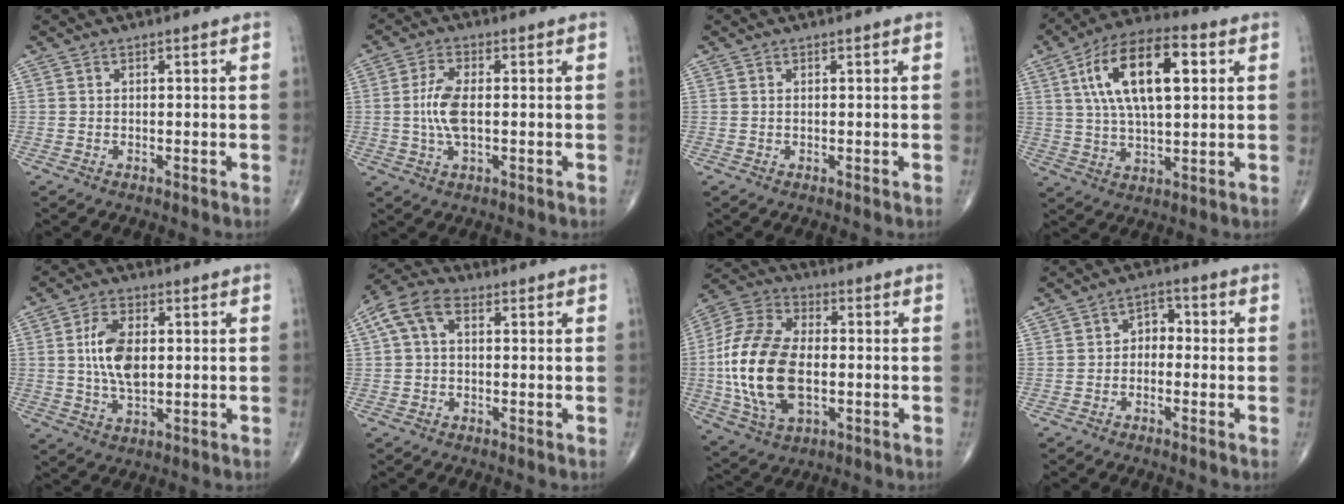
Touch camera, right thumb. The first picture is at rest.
{"total": 6.5, "force": [-0.1, 2.9, 5.9], "torque": [-0.128, 0.004, -0.005]}
{"total": 0.0}
{"total": 17.7, "force": [4.9, 7.7, 15.1], "torque": [-0.257, 0.010, 0.080]}
{"total": 9.0, "force": [1.1, 4.8, 7.5], "torque": [-0.139, -0.002, 0.023]}
{"total": 7.5, "force": [1.6, 4.5, 5.7], "torque": [-0.120, 0.028, 0.025]}
{"total": 20.7, "force": [-1.8, 11.9, 16.8], "torque": [-0.350, 0.007, -0.030]}
{"total": 3.9, "force": [-0.6, 2.9, 2.6], "torque": [-0.016, 0.021, -0.026]}